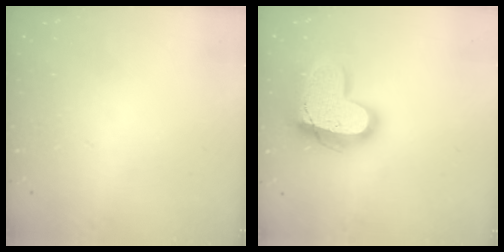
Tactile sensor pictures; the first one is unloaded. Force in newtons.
{"total": 19.3, "press": 19.2, "slide": 2.0}